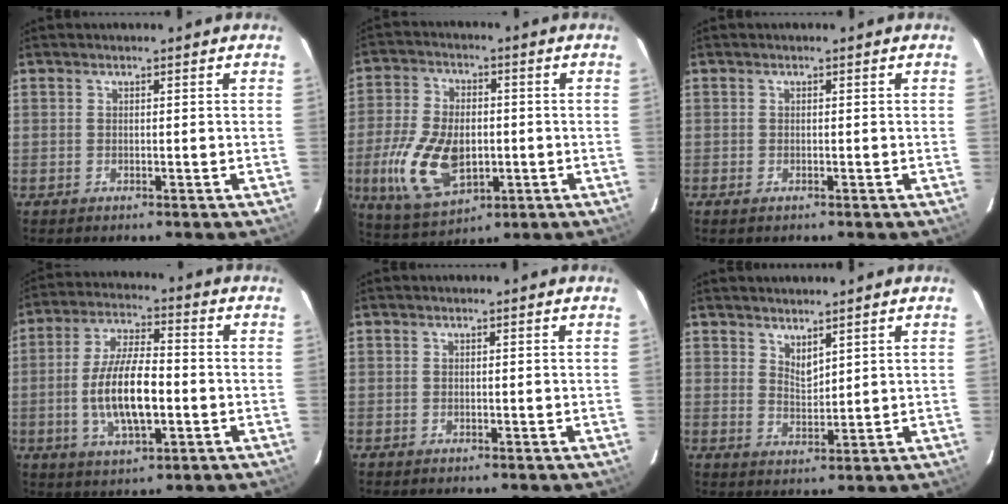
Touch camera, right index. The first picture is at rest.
{"total": 14.7, "force": [-3.0, 8.7, 11.5], "torque": [-0.250, -0.007, -0.042]}
{"total": 0.9, "force": [-0.5, 0.5, 0.5], "torque": [-0.009, -0.004, -0.010]}
{"total": 12.3, "force": [-2.2, 4.5, 11.3], "torque": [-0.224, -0.001, -0.037]}
{"total": 0.0}
{"total": 3.3, "force": [2.8, 0.9, 1.4], "torque": [-0.021, -0.005, 0.050]}